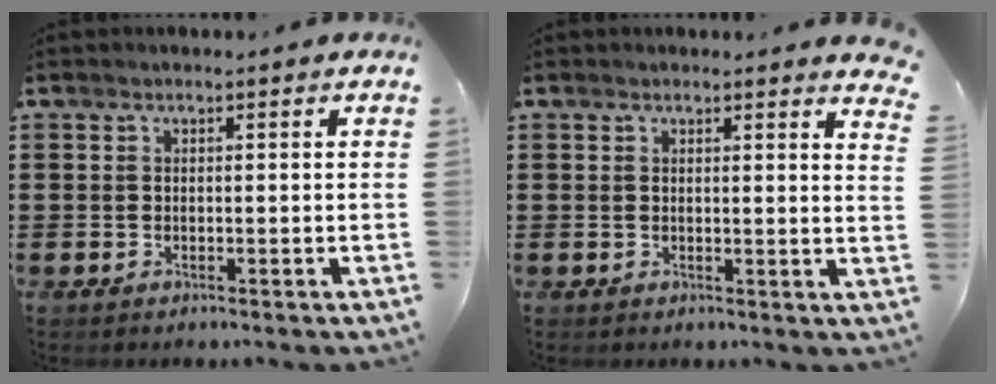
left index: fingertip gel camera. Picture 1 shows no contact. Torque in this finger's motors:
{"motor_torque": [-0.05, 0.12, 0.08, 0.00]}